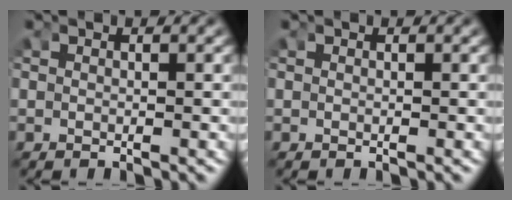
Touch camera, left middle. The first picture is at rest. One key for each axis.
{"total": 0.0}